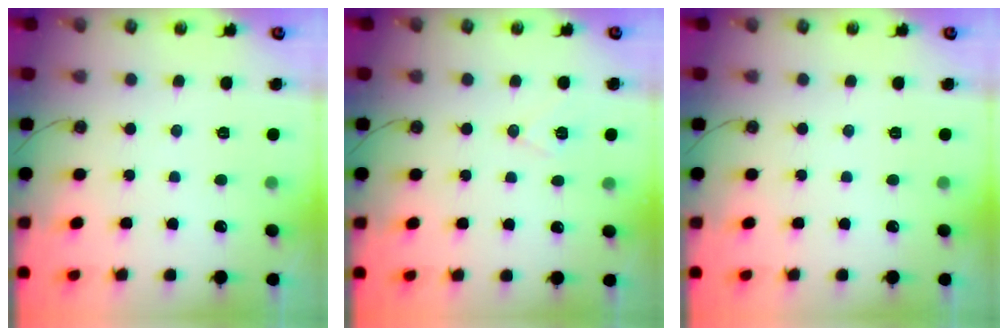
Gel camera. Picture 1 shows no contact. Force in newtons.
{"total": 6.6, "press": 5.5, "slide": 3.8}
{"total": 0.0}